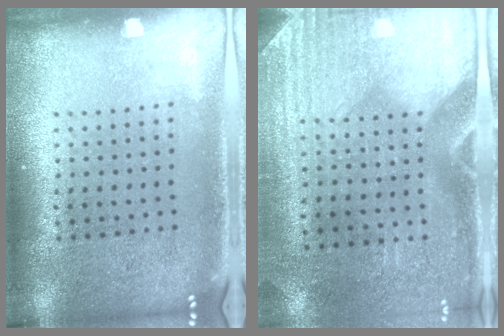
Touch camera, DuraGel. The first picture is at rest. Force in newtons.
{"total": 3.0, "press": 2.6, "slide": 1.5}